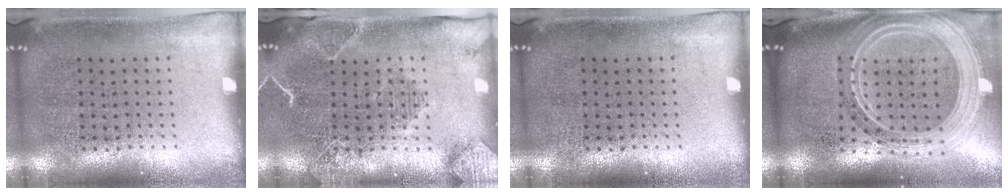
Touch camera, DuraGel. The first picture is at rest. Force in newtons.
{"total": 2.1, "press": 2.0, "slide": 0.5}
{"total": 0.0}
{"total": 2.7, "press": 2.2, "slide": 1.6}